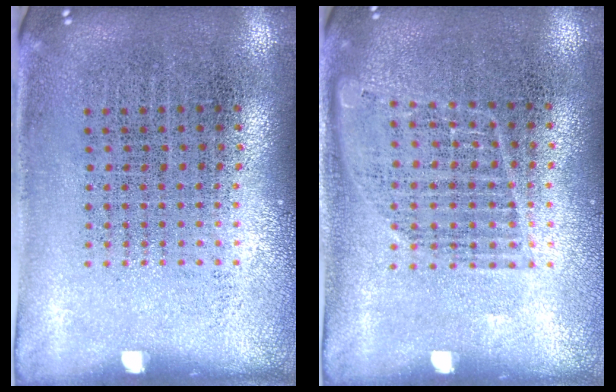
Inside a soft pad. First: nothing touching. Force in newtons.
{"total": 1.0, "press": 1.0, "slide": 0.3}